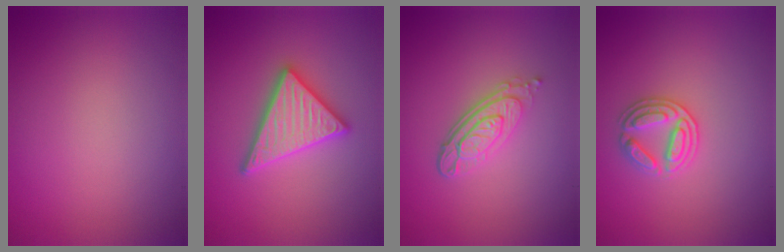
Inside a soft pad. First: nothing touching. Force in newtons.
{"total": 4.9, "press": 4.8, "slide": 0.7}
{"total": 4.4, "press": 3.1, "slide": 3.1}
{"total": 2.8, "press": 2.7, "slide": 0.4}